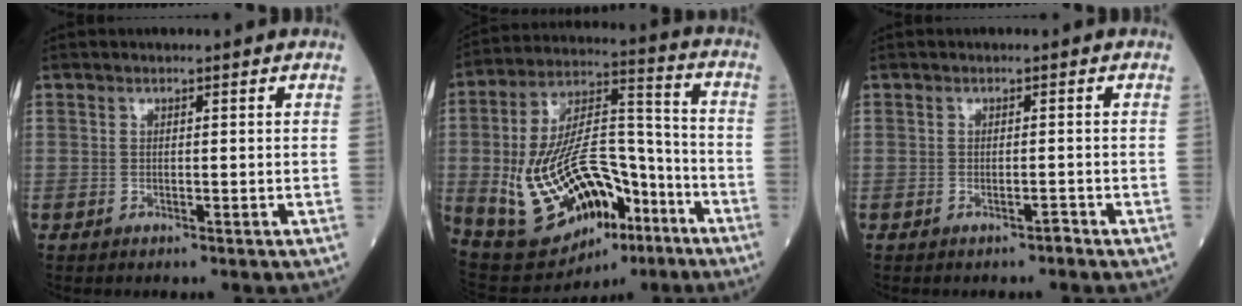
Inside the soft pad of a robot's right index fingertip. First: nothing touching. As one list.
[{"total": 22.4, "force": [-8.3, 10.6, 18.0], "torque": [-0.340, 0.018, -0.118]}, {"total": 0.8, "force": [-0.6, 0.1, 0.5], "torque": [-0.009, 0.000, -0.010]}]